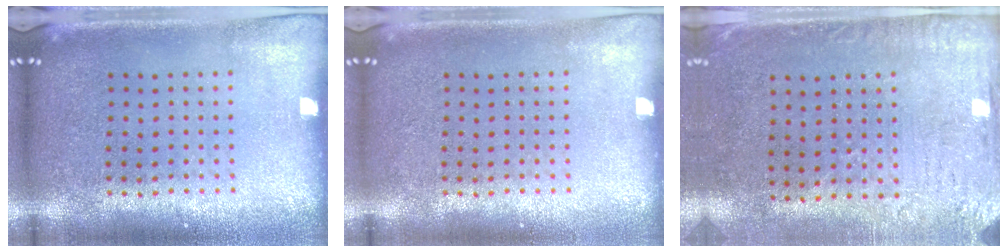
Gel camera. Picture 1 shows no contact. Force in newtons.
{"total": 0.0}
{"total": 3.2, "press": 2.6, "slide": 2.0}